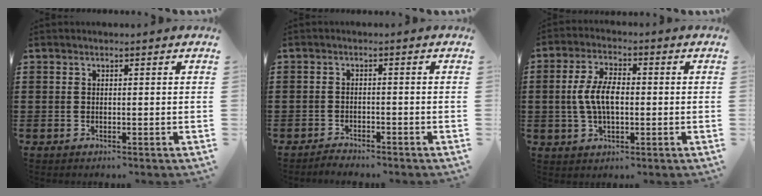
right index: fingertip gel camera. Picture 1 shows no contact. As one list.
[{"total": 1.7, "force": [-1.7, 0.2, -0.1], "torque": [-0.005, 0.004, -0.038]}, {"total": 6.7, "force": [-0.3, 3.3, 5.8], "torque": [-0.136, 0.000, -0.014]}]